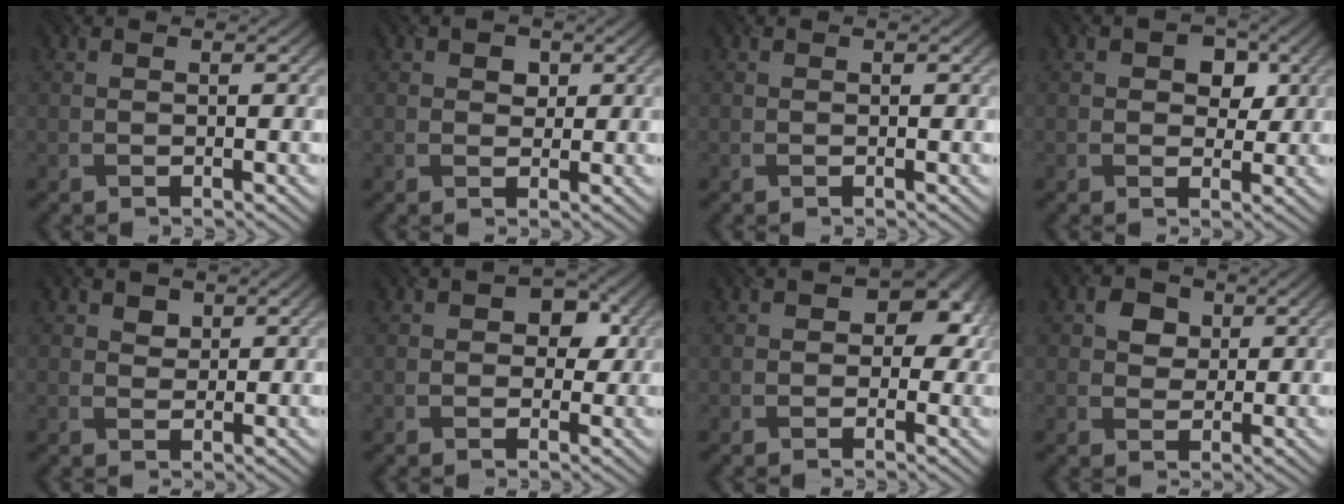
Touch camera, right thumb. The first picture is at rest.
{"total": 1.9, "force": [0.7, 1.5, 0.9], "torque": [-0.012, -0.004, 0.009]}
{"total": 0.0}
{"total": 3.8, "force": [1.1, 2.8, 2.3], "torque": [-0.025, -0.004, 0.008]}
{"total": 1.6, "force": [1.0, 1.1, 0.6], "torque": [-0.011, -0.002, 0.019]}
{"total": 3.4, "force": [0.8, 2.6, 2.0], "torque": [-0.023, 0.000, 0.002]}
{"total": 4.7, "force": [0.7, 3.7, 2.8], "torque": [-0.018, 0.004, -0.003]}
{"total": 3.3, "force": [1.1, 2.8, 1.5], "torque": [-0.029, 0.002, 0.011]}